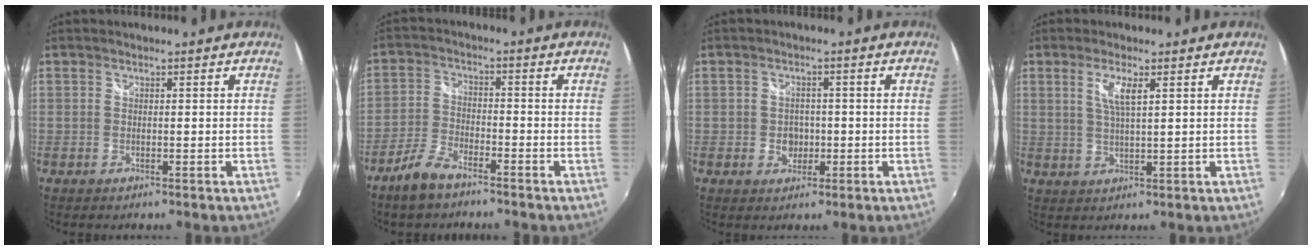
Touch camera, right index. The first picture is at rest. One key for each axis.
{"total": 6.4, "fx": -5.0, "fy": 2.2, "fz": 3.4, "tx": -0.085, "ty": 0.001, "tz": -0.100}
{"total": 3.6, "fx": -0.7, "fy": 3.1, "fz": 1.6, "tx": -0.027, "ty": 0.004, "tz": -0.008}
{"total": 4.4, "fx": 1.8, "fy": 0.7, "fz": 3.9, "tx": -0.077, "ty": -0.002, "tz": 0.034}